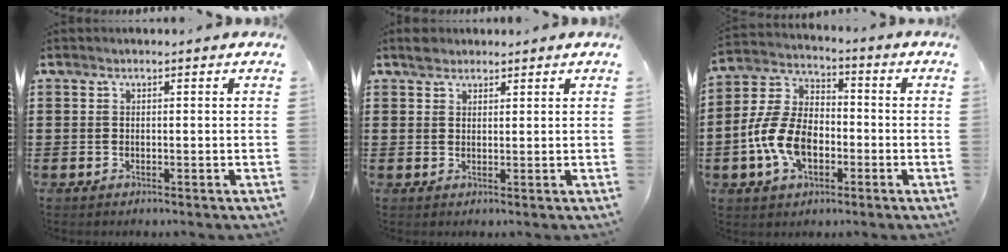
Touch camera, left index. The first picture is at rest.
{"total": 2.1, "force": [1.8, 1.0, 0.3], "torque": [-0.002, 0.003, 0.035]}
{"total": 10.6, "force": [-3.3, 6.7, 7.5], "torque": [-0.187, 0.006, -0.066]}